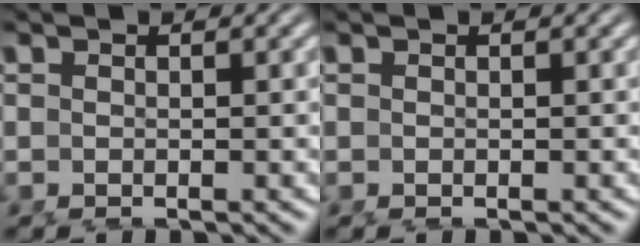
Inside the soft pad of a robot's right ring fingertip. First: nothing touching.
{"total": 0.0}